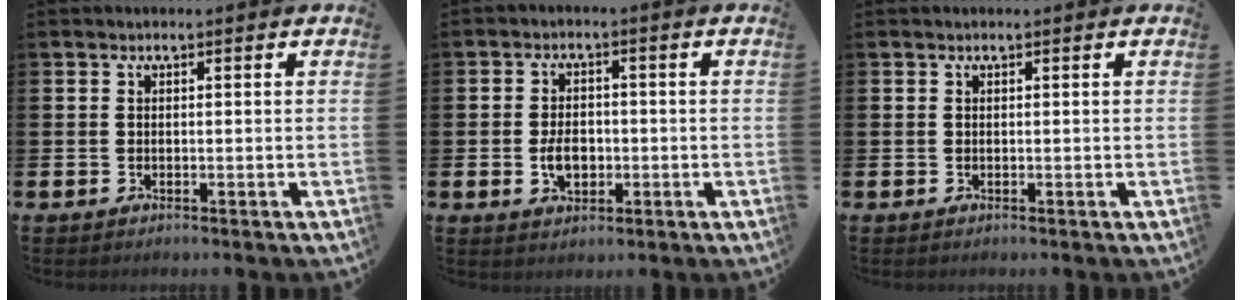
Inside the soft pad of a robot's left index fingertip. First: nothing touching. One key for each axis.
{"total": 3.9, "fx": -0.7, "fy": 2.6, "fz": 2.8, "tx": -0.036, "ty": 0.000, "tz": -0.018}
{"total": 0.0}